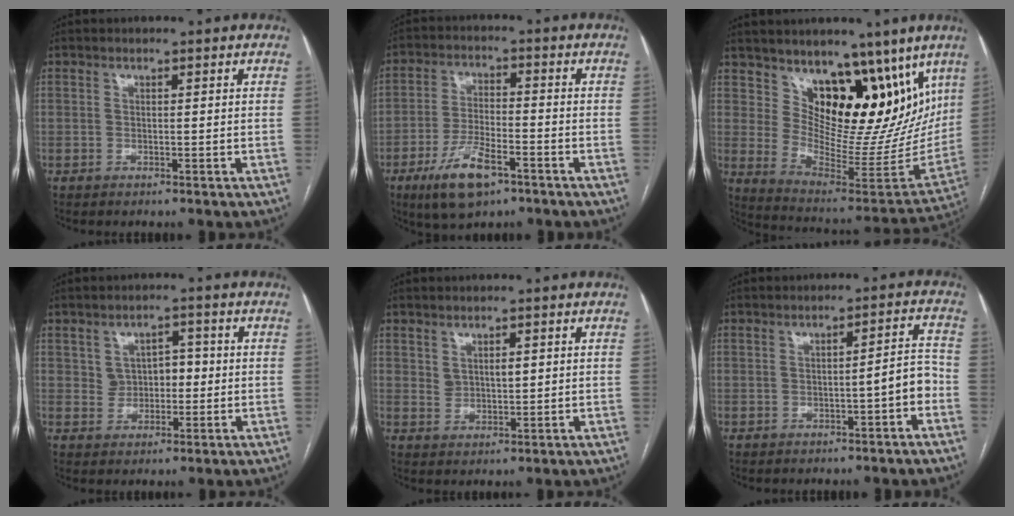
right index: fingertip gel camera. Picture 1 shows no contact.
{"total": 9.7, "force": [-5.5, 3.4, 7.2], "torque": [-0.145, -0.008, -0.094]}
{"total": 18.0, "force": [11.8, 8.3, 10.8], "torque": [-0.114, -0.023, 0.182]}
{"total": 4.3, "force": [0.3, 3.5, 2.4], "torque": [-0.029, 0.019, 0.011]}
{"total": 2.9, "force": [1.1, 1.6, 2.2], "torque": [-0.039, 0.000, 0.024]}
{"total": 4.1, "force": [-1.7, 0.4, 3.7], "torque": [-0.042, 0.017, -0.024]}